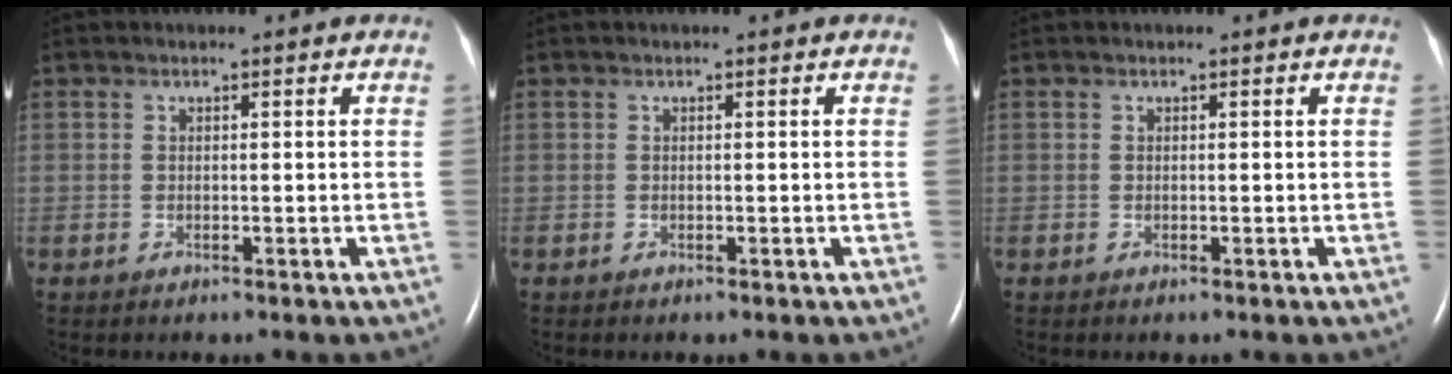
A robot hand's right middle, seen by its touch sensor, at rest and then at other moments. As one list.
[{"total": 0.0}, {"total": 0.0}]